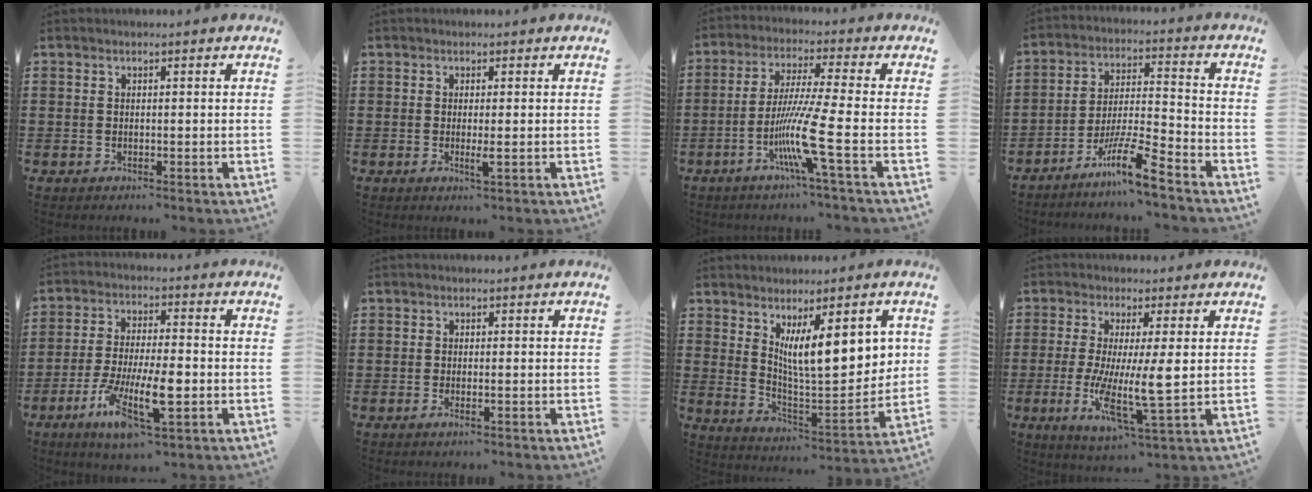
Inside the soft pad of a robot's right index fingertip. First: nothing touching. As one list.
[{"total": 1.9, "force": [-0.3, 0.0, 1.8], "torque": [-0.033, -0.005, -0.006]}, {"total": 10.4, "force": [-3.8, -0.5, 9.7], "torque": [-0.205, -0.021, -0.080]}, {"total": 9.6, "force": [-7.0, 0.7, 6.4], "torque": [-0.128, 0.000, -0.136]}, {"total": 11.3, "force": [-4.3, 3.3, 9.9], "torque": [-0.206, -0.008, -0.079]}, {"total": 1.0, "force": [-0.5, 0.1, 0.9], "torque": [-0.015, -0.004, -0.008]}, {"total": 11.7, "force": [4.7, 3.1, 10.3], "torque": [-0.175, -0.015, 0.077]}, {"total": 9.0, "force": [0.3, 1.3, 8.9], "torque": [-0.170, -0.023, 0.001]}]